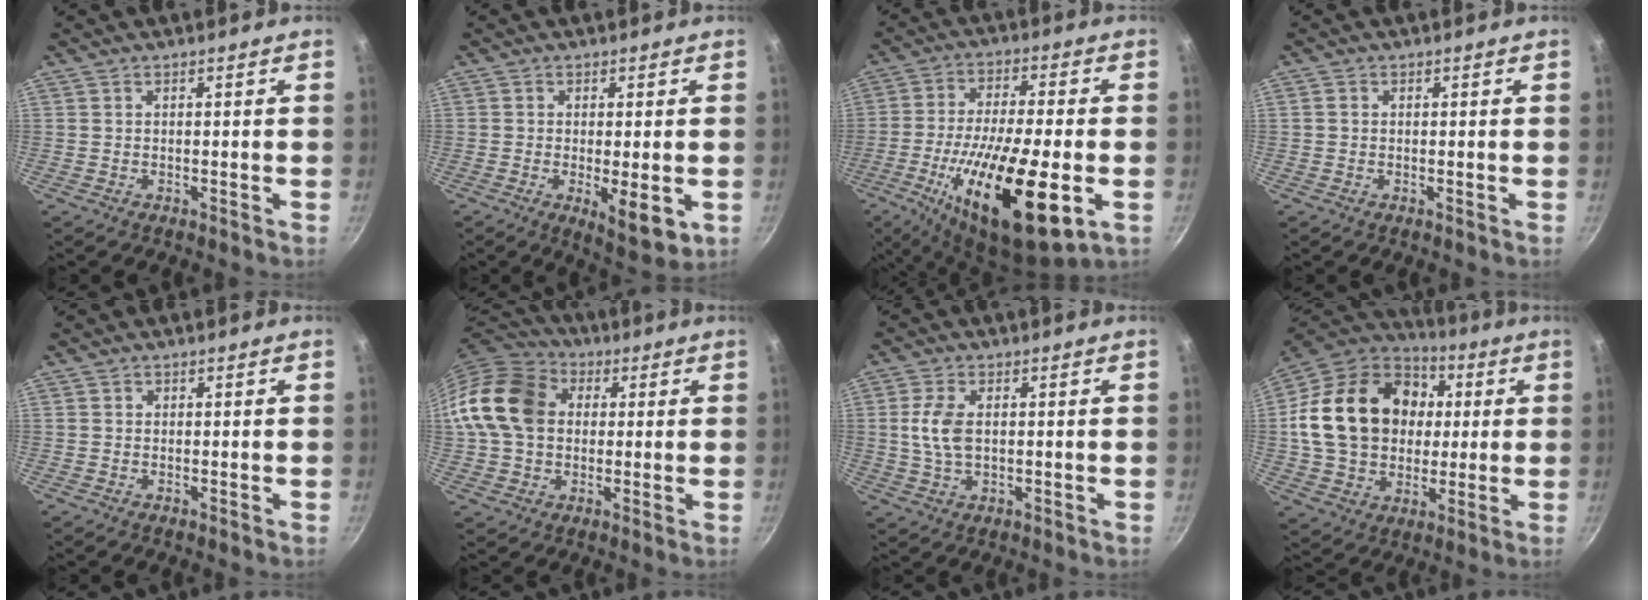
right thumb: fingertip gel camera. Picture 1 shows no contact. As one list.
[{"total": 7.4, "force": [-1.4, 2.6, 6.7], "torque": [-0.093, -0.012, -0.012]}, {"total": 22.5, "force": [-6.9, 7.0, 20.2], "torque": [-0.353, 0.007, -0.119]}, {"total": 0.9, "force": [0.1, 0.9, 0.2], "torque": [-0.002, 0.005, 0.000]}, {"total": 0.7, "force": [0.2, 0.6, -0.1], "torque": [0.007, 0.004, 0.002]}, {"total": 15.4, "force": [2.3, 12.2, 9.2], "torque": [-0.153, 0.028, 0.026]}, {"total": 6.4, "force": [0.6, 3.8, 5.1], "torque": [-0.104, 0.004, 0.012]}, {"total": 25.0, "force": [3.2, 19.5, 15.4], "torque": [-0.247, 0.027, 0.057]}]